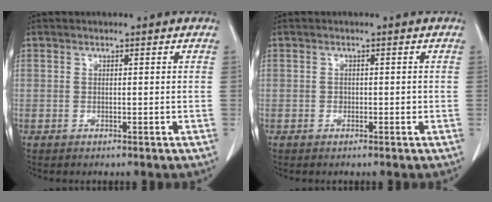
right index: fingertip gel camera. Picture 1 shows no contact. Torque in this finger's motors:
{"motor_torque": [0.06, -0.04, -0.01, 0.02]}